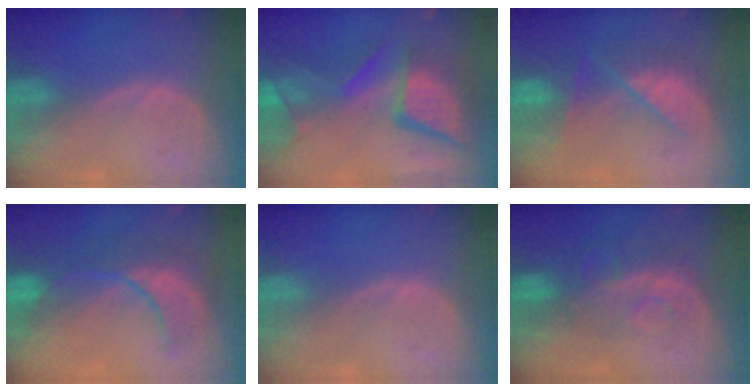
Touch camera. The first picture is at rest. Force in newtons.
{"total": 13.1, "press": 10.8, "slide": 7.5}
{"total": 7.5, "press": 7.3, "slide": 2.0}
{"total": 9.2, "press": 8.7, "slide": 2.8}
{"total": 0.0}
{"total": 8.3, "press": 7.0, "slide": 4.5}